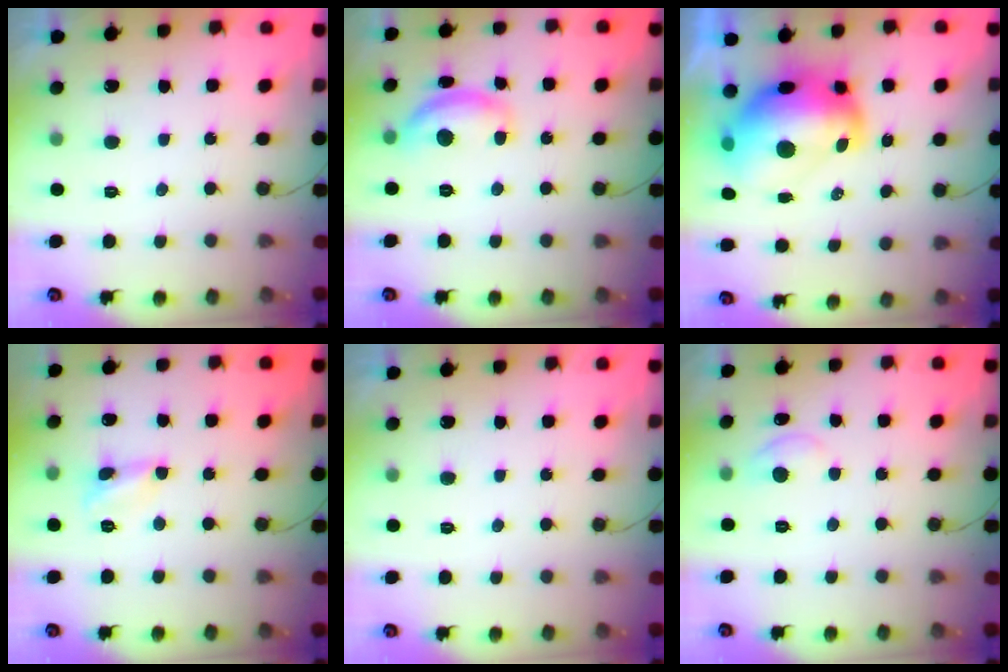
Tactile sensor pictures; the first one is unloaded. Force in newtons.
{"total": 11.3, "press": 11.3, "slide": 0.8}
{"total": 16.3, "press": 16.2, "slide": 1.9}
{"total": 2.0, "press": 2.0, "slide": 0.2}
{"total": 0.0}
{"total": 6.8, "press": 6.7, "slide": 0.7}